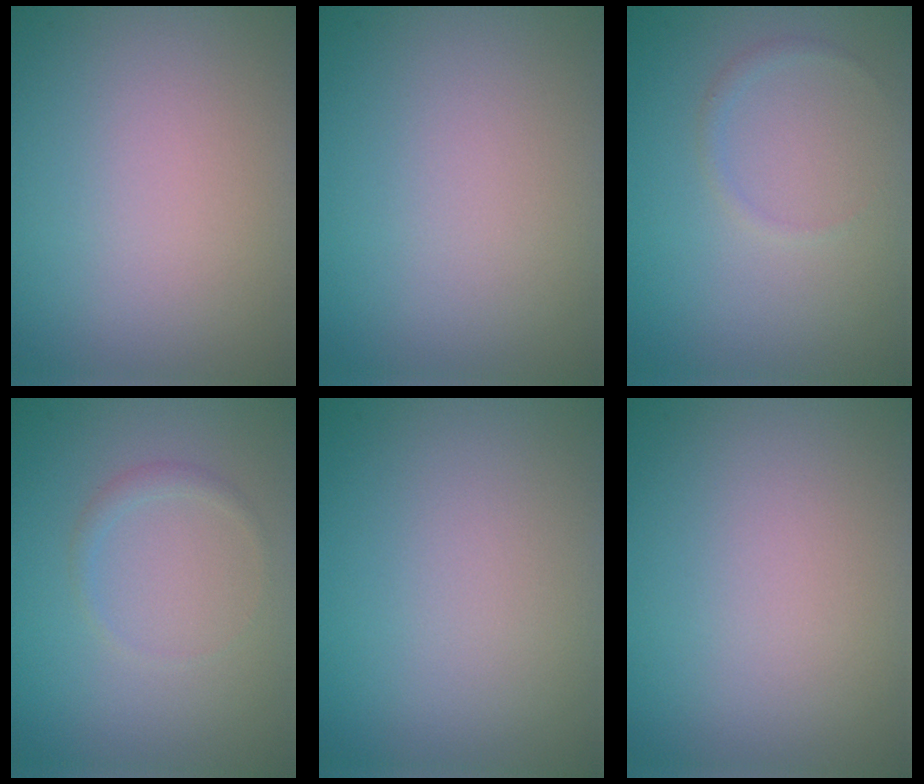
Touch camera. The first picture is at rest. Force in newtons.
{"total": 0.0}
{"total": 0.7, "press": 0.7, "slide": 0.1}
{"total": 0.9, "press": 0.9, "slide": 0.1}
{"total": 0.0}
{"total": 0.0}